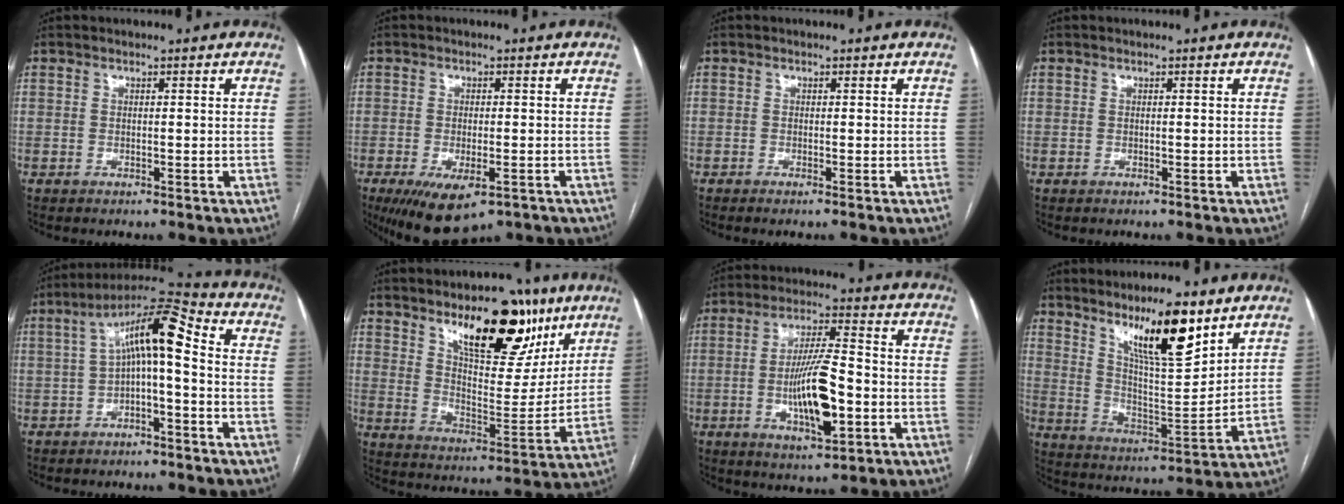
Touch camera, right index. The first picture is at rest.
{"total": 9.1, "force": [-5.3, 3.6, 6.5], "torque": [-0.110, -0.019, -0.078]}
{"total": 0.6, "force": [-0.4, -0.2, 0.4], "torque": [-0.009, 0.000, -0.010]}
{"total": 0.0}
{"total": 10.5, "force": [0.5, 2.2, 10.3], "torque": [-0.177, 0.050, 0.006]}
{"total": 16.8, "force": [10.9, 6.2, 11.2], "torque": [-0.148, -0.009, 0.177]}
{"total": 8.7, "force": [-1.7, 1.6, 8.4], "torque": [-0.155, -0.007, -0.028]}
{"total": 13.8, "force": [9.1, 2.3, 10.0], "torque": [-0.167, -0.009, 0.164]}